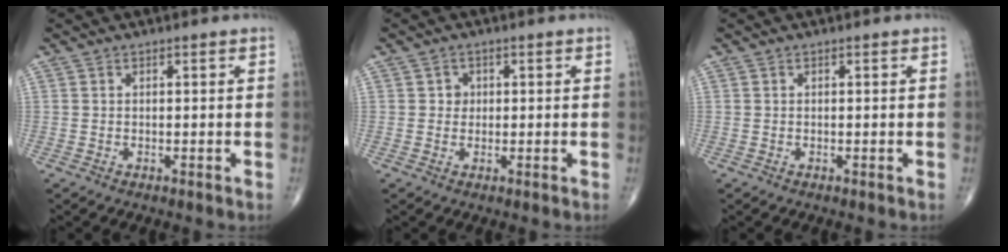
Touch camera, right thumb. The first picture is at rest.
{"total": 1.7, "force": [0.2, 1.6, 0.6], "torque": [0.003, 0.003, 0.001]}
{"total": 0.0}